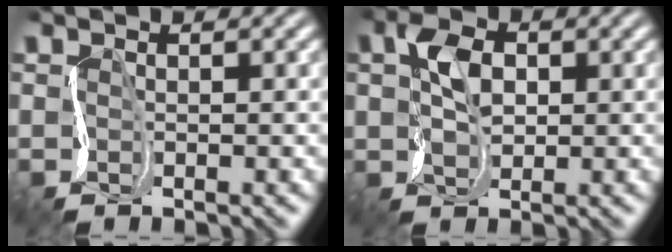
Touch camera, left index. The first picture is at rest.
{"total": 3.1, "force": [1.0, 2.1, 2.1], "torque": [-0.048, 0.010, 0.012]}